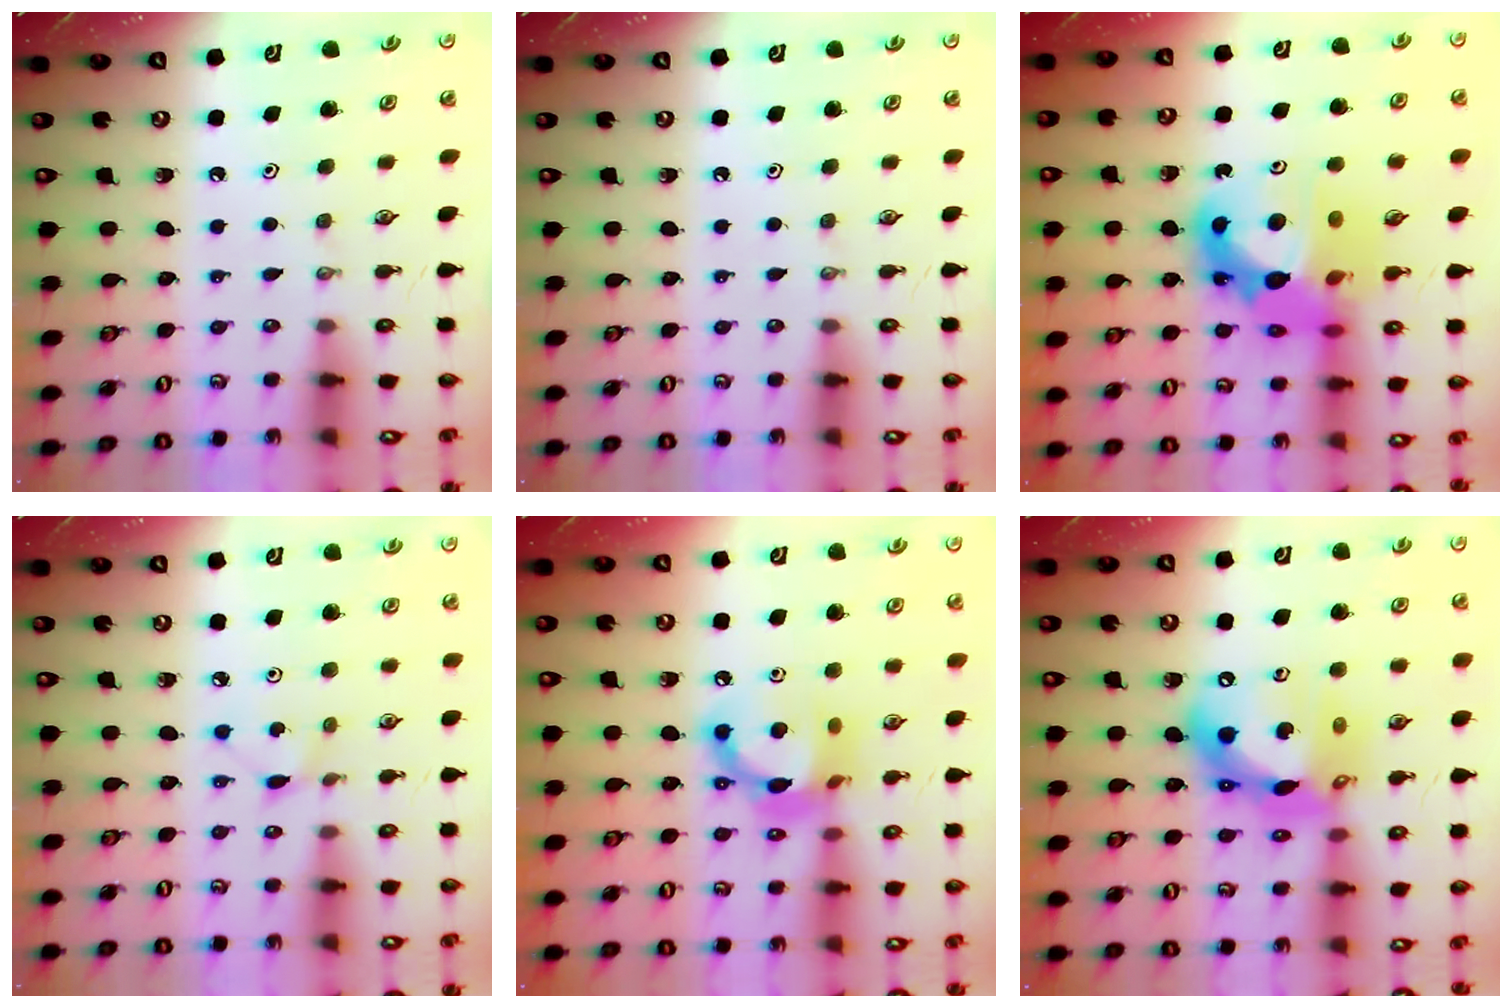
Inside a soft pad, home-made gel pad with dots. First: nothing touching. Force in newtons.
{"total": 0.0}
{"total": 16.3, "press": 16.1, "slide": 2.9}
{"total": 3.0, "press": 3.0, "slide": 0.3}
{"total": 12.7, "press": 12.7, "slide": 0.6}
{"total": 17.1, "press": 17.0, "slide": 2.1}